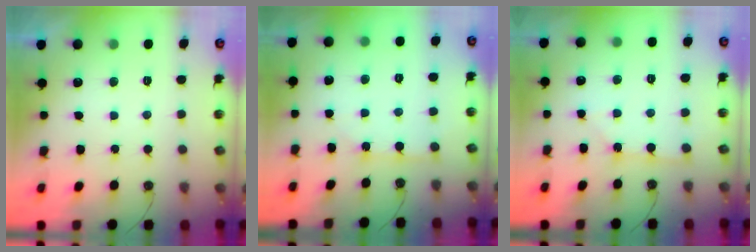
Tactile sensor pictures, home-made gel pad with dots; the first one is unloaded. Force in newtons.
{"total": 3.6, "press": 3.6, "slide": 0.1}
{"total": 2.0, "press": 2.0, "slide": 0.3}